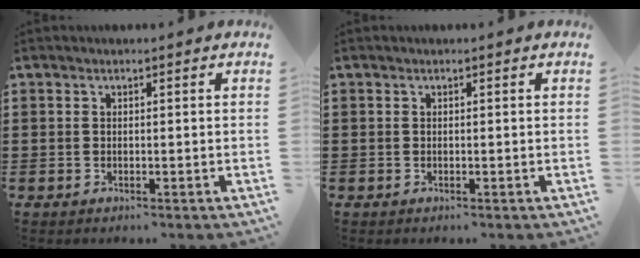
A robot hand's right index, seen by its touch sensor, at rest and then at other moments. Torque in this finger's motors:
{"motor_torque": [-0.10, 0.09, 0.00, 0.00]}